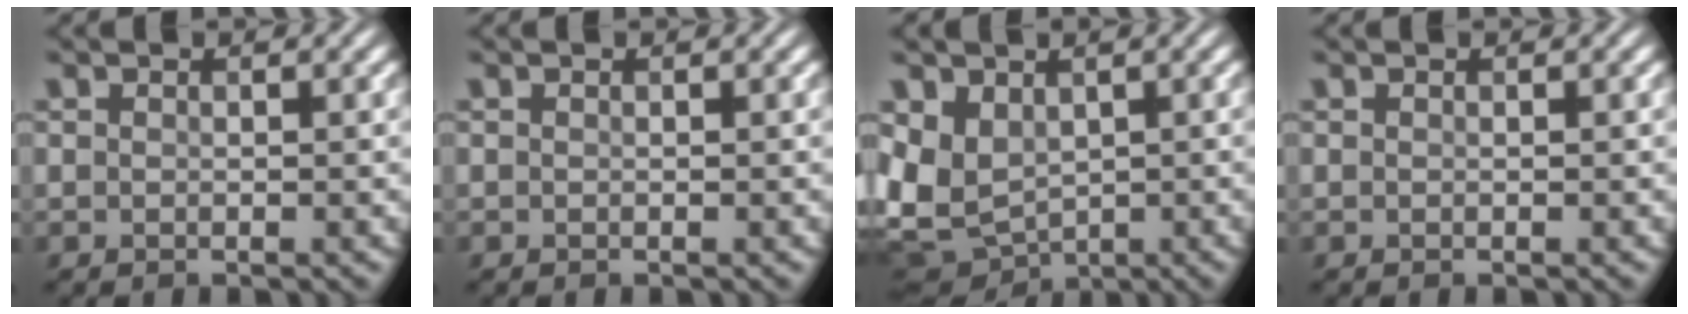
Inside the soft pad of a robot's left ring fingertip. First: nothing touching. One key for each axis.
{"total": 0.0}
{"total": 5.9, "fx": 0.2, "fy": 4.6, "fz": 3.8, "tx": -0.087, "ty": -0.016, "tz": 0.003}
{"total": 0.0}